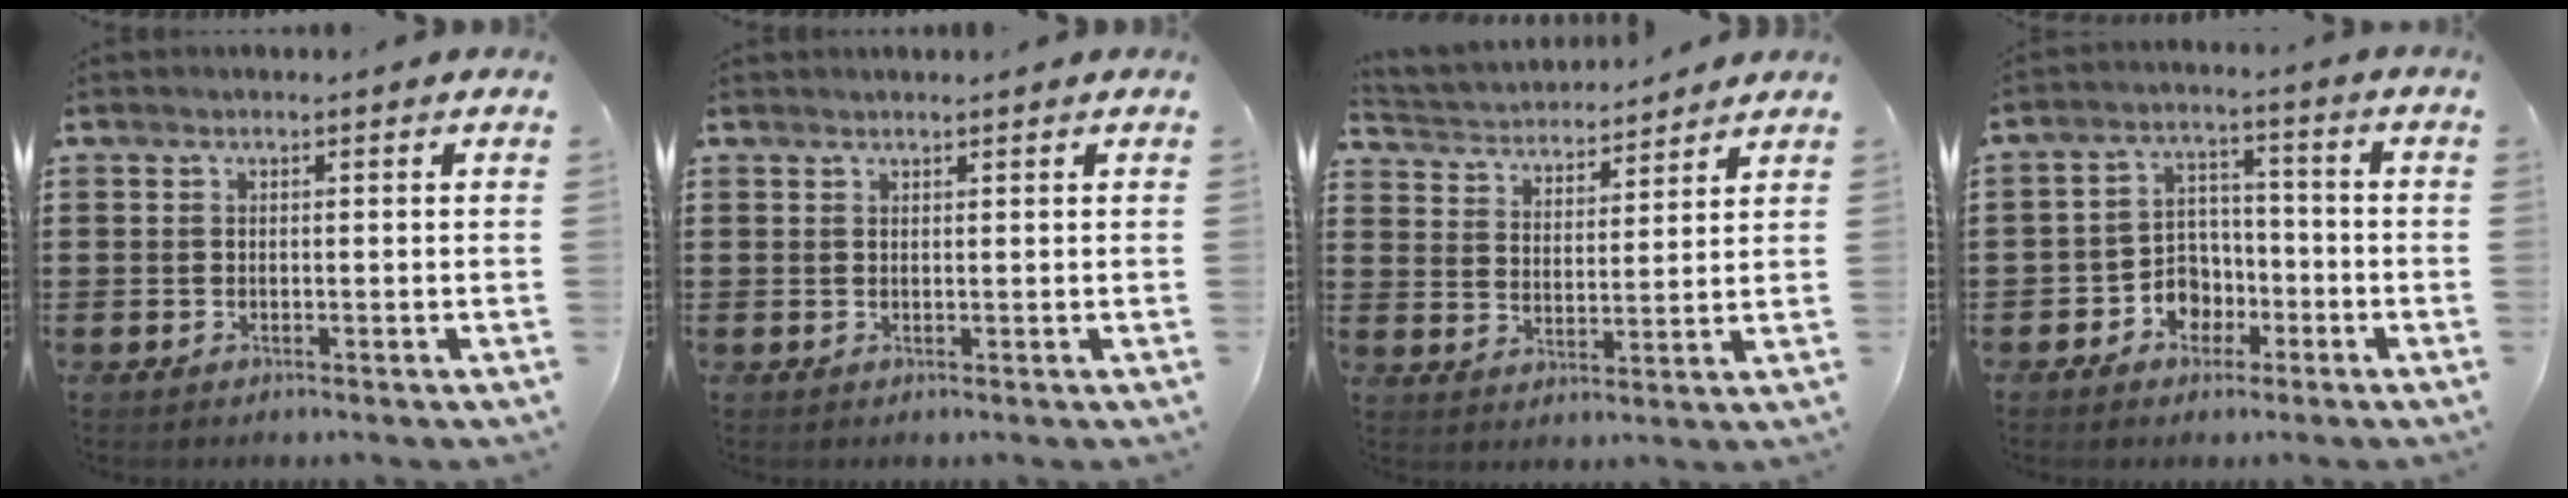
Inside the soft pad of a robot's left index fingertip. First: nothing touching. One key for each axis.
{"total": 0.7, "fx": 0.7, "fy": -0.1, "fz": 0.1, "tx": -0.003, "ty": -0.002, "tz": 0.015}
{"total": 3.5, "fx": 3.5, "fy": 0.5, "fz": -0.2, "tx": -0.017, "ty": -0.025, "tz": 0.057}
{"total": 5.1, "fx": -2.6, "fy": 4.2, "fz": 1.4, "tx": -0.035, "ty": 0.016, "tz": -0.048}